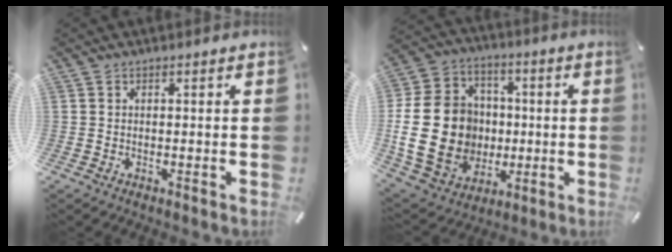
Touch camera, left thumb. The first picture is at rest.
{"total": 23.2, "force": [-1.5, 19.1, 13.1], "torque": [-0.258, 0.016, -0.008]}